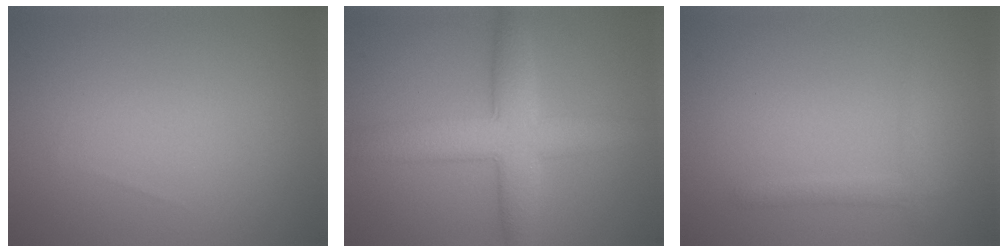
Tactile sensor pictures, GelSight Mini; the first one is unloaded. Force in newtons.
{"total": 6.3, "press": 6.3, "slide": 0.3}
{"total": 1.4, "press": 1.4, "slide": 0.1}